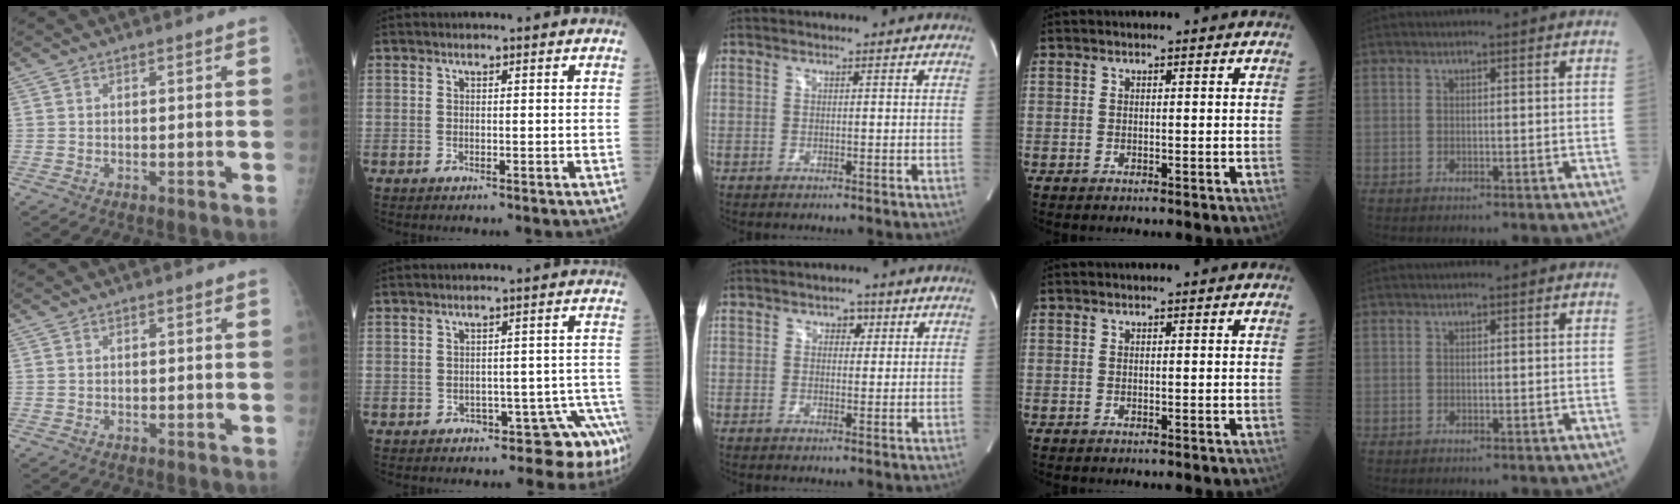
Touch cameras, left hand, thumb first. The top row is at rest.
{"index": {"total": 7.7, "force": [-5.7, 3.5, 3.8], "torque": [-0.019, 0.038, -0.068]}, "middle": {"total": 2.2, "force": [0.9, 1.5, 1.3], "torque": [-0.014, 0.010, 0.011]}}